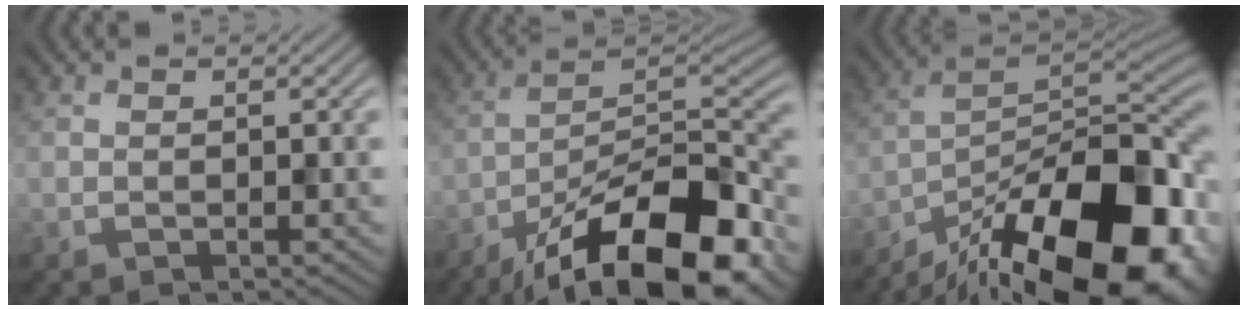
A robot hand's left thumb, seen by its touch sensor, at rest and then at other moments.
{"total": 18.4, "force": [-12.0, 6.3, 12.5], "torque": [-0.191, -0.009, -0.208]}
{"total": 21.3, "force": [-13.9, 7.9, 14.1], "torque": [-0.198, -0.023, -0.217]}